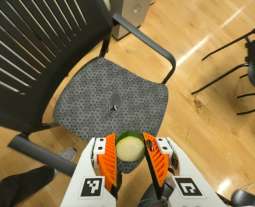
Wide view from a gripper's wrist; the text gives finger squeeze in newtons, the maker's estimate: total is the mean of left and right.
{"total": 12.7, "left": 14.5, "right": 10.8}